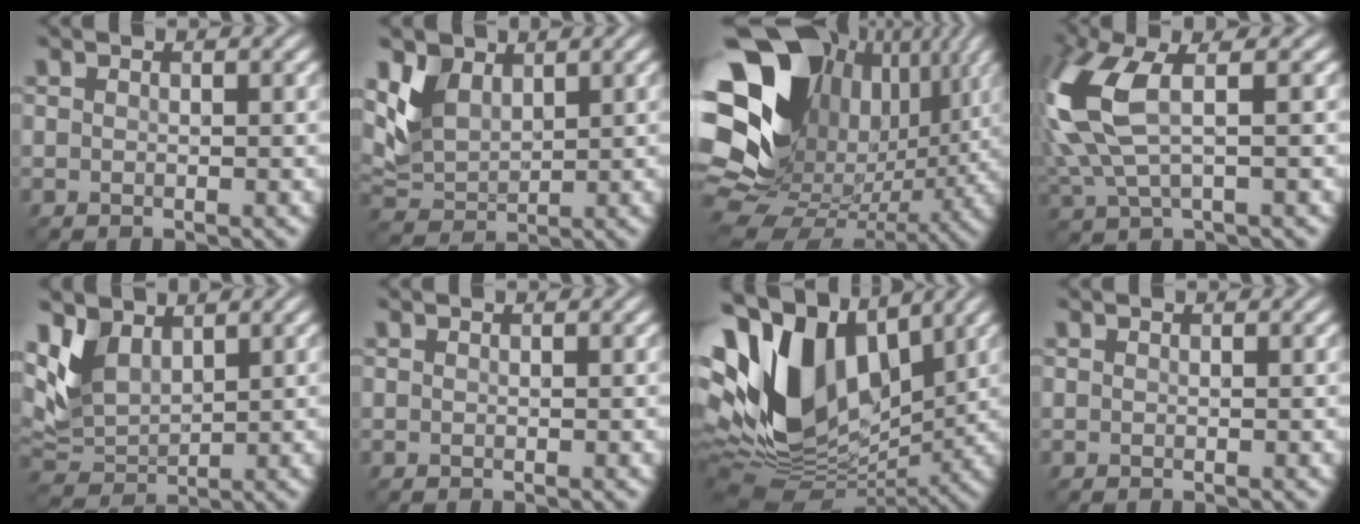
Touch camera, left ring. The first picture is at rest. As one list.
[{"total": 3.8, "force": [2.0, 2.7, 1.8], "torque": [-0.052, -0.007, 0.044]}, {"total": 21.0, "force": [3.9, 16.8, 12.1], "torque": [-0.256, 0.028, 0.065]}, {"total": 8.3, "force": [1.3, 3.8, 7.3], "torque": [-0.202, 0.009, 0.027]}, {"total": 3.9, "force": [2.3, 2.5, 2.0], "torque": [-0.057, -0.008, 0.050]}, {"total": 0.0}, {"total": 13.7, "force": [3.0, 9.0, 9.9], "torque": [-0.219, 0.010, 0.051]}, {"total": 0.0}]